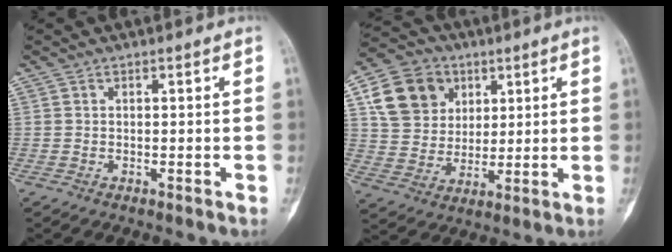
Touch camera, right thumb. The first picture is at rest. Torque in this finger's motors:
{"motor_torque": [0.12, 0.01, 0.23, -0.02, -0.05]}